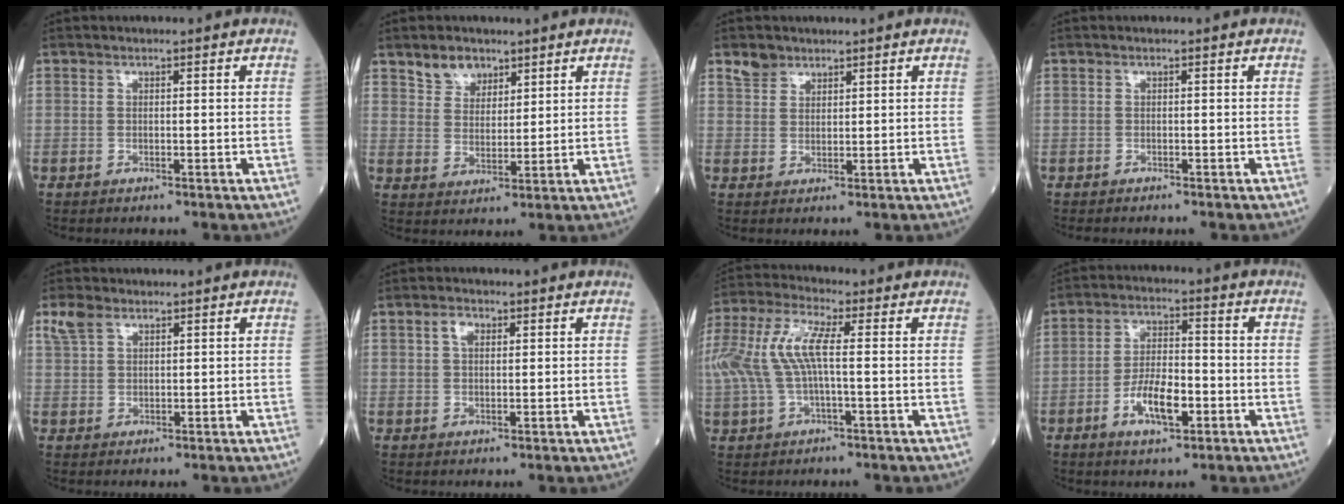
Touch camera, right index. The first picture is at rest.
{"total": 4.6, "force": [3.4, 2.8, 1.3], "torque": [-0.024, 0.002, 0.067]}
{"total": 2.6, "force": [2.0, 1.6, 0.3], "torque": [-0.006, 0.010, 0.037]}
{"total": 1.6, "force": [-1.4, 0.2, 0.6], "torque": [-0.009, -0.003, -0.018]}
{"total": 2.9, "force": [1.9, 1.6, 1.5], "torque": [-0.043, 0.015, 0.044]}
{"total": 2.1, "force": [0.9, 1.2, 1.5], "torque": [-0.029, 0.005, 0.016]}
{"total": 12.0, "force": [1.0, 3.7, 11.4], "torque": [-0.271, 0.032, 0.017]}
{"total": 7.7, "force": [-3.0, 2.8, 6.5], "torque": [-0.121, 0.005, -0.054]}